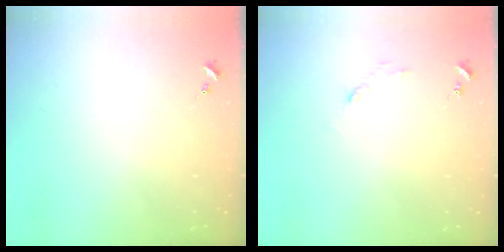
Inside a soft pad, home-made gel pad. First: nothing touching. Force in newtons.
{"total": 2.7, "press": 2.7, "slide": 0.4}